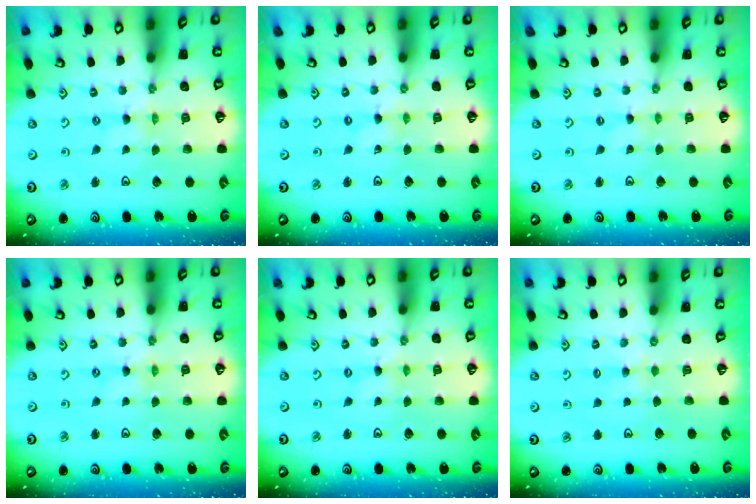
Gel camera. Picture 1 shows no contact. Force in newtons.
{"total": 0.0}
{"total": 0.0}
{"total": 0.0}
{"total": 0.0}
{"total": 2.1, "press": 2.1, "slide": 0.4}